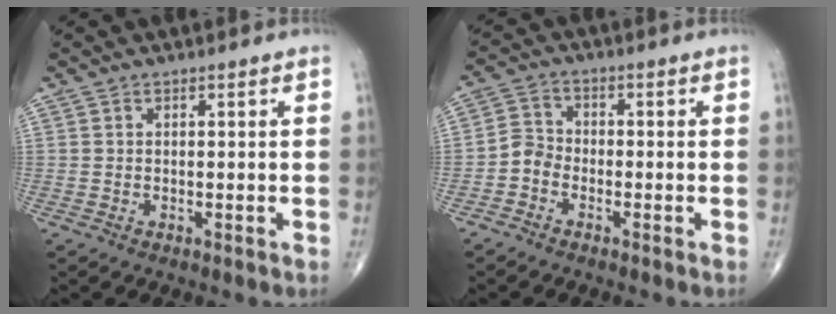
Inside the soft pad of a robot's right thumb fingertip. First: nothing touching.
{"total": 3.7, "force": [-2.0, 2.8, 1.4], "torque": [-0.016, 0.015, -0.051]}